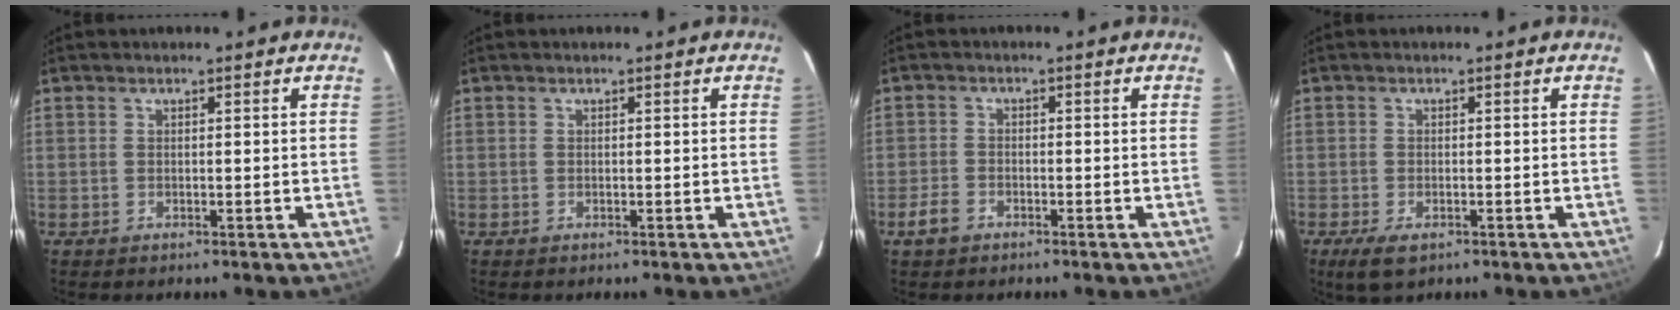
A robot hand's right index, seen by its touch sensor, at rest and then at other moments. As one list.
[{"total": 0.0}, {"total": 2.7, "force": [-1.8, 1.7, 1.1], "torque": [-0.029, 0.002, -0.029]}, {"total": 3.6, "force": [-2.1, 1.6, 2.5], "torque": [-0.053, -0.008, -0.030]}]